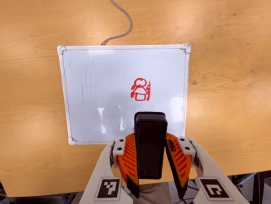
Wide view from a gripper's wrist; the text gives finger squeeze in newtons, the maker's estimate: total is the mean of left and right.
{"total": 6.0, "left": 4.6, "right": 7.4}